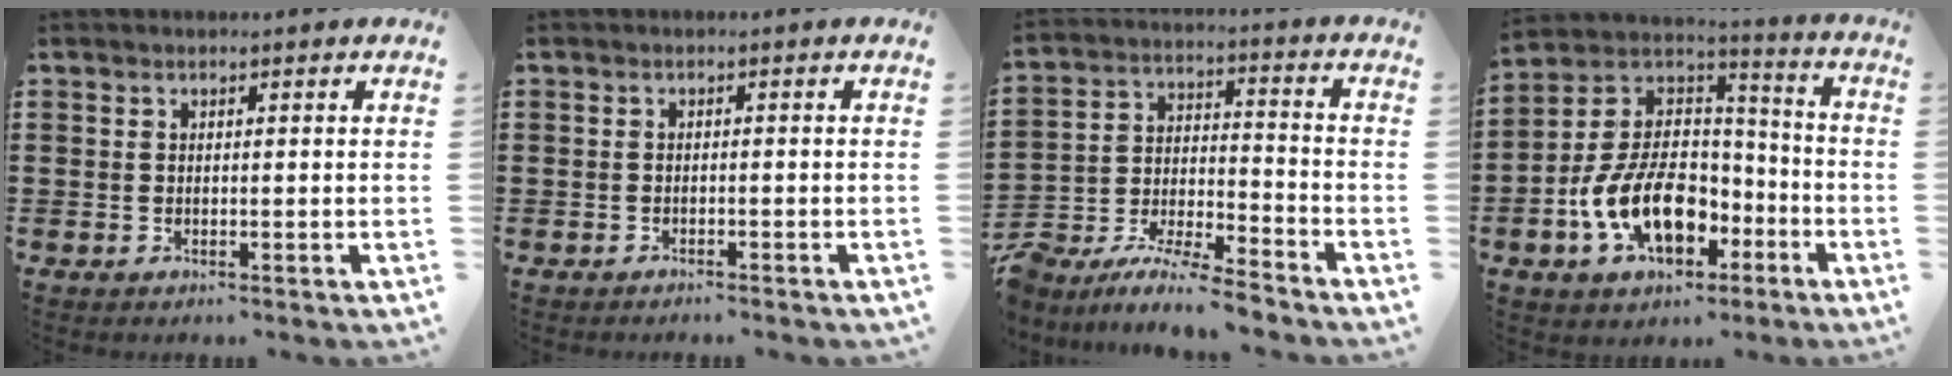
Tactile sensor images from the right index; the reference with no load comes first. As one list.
[{"total": 0.8, "force": [-0.8, -0.1, 0.2], "torque": [-0.006, -0.002, -0.015]}, {"total": 6.6, "force": [-6.5, 0.0, 1.2], "torque": [-0.033, -0.006, -0.133]}, {"total": 12.8, "force": [-4.9, 7.9, 8.7], "torque": [-0.202, 0.012, -0.089]}]